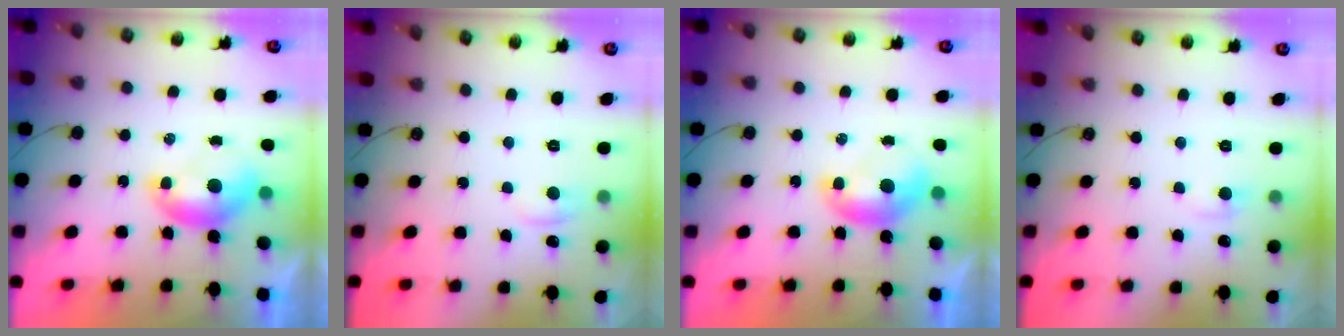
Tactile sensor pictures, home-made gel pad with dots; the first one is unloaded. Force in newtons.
{"total": 0.8, "press": 0.0, "slide": 0.8}
{"total": 0.0}
{"total": 1.2, "press": 0.9, "slide": 0.7}